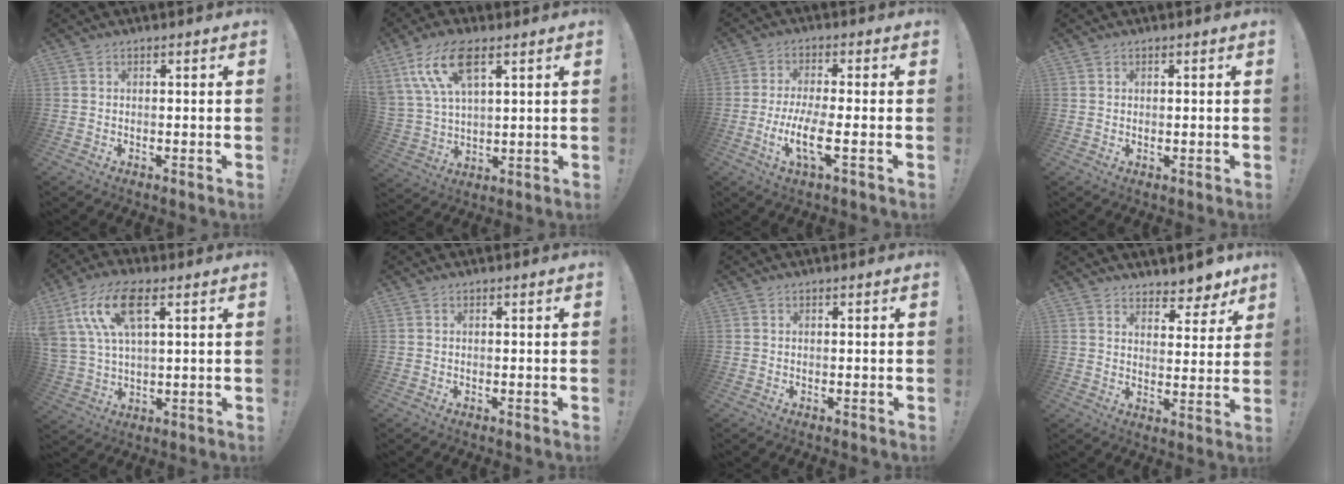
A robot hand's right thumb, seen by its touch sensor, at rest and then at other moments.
{"total": 13.0, "force": [7.1, 5.9, 9.1], "torque": [-0.196, -0.016, 0.131]}
{"total": 10.1, "force": [-2.5, 2.1, 9.5], "torque": [-0.193, -0.009, -0.049]}
{"total": 0.6, "force": [0.5, 0.3, 0.1], "torque": [0.006, -0.004, 0.007]}
{"total": 14.4, "force": [6.5, 6.6, 11.0], "torque": [-0.225, -0.008, 0.119]}
{"total": 0.0}
{"total": 0.0}
{"total": 7.3, "force": [6.6, 2.7, 1.7], "torque": [-0.015, -0.063, 0.120]}